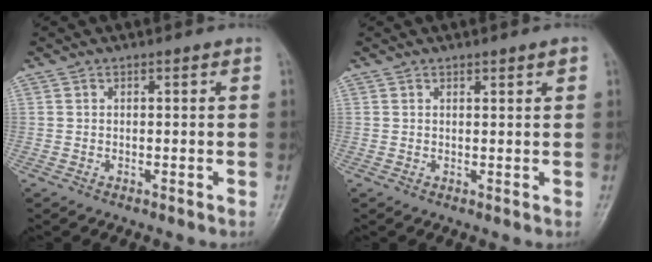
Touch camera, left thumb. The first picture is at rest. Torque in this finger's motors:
{"motor_torque": [-0.07, 0.00, 0.12, 0.02, 0.03]}